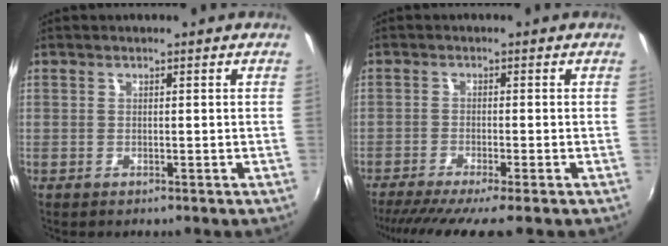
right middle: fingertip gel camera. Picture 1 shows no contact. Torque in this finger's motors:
{"motor_torque": [0.93, -0.88, 0.21, 0.05]}